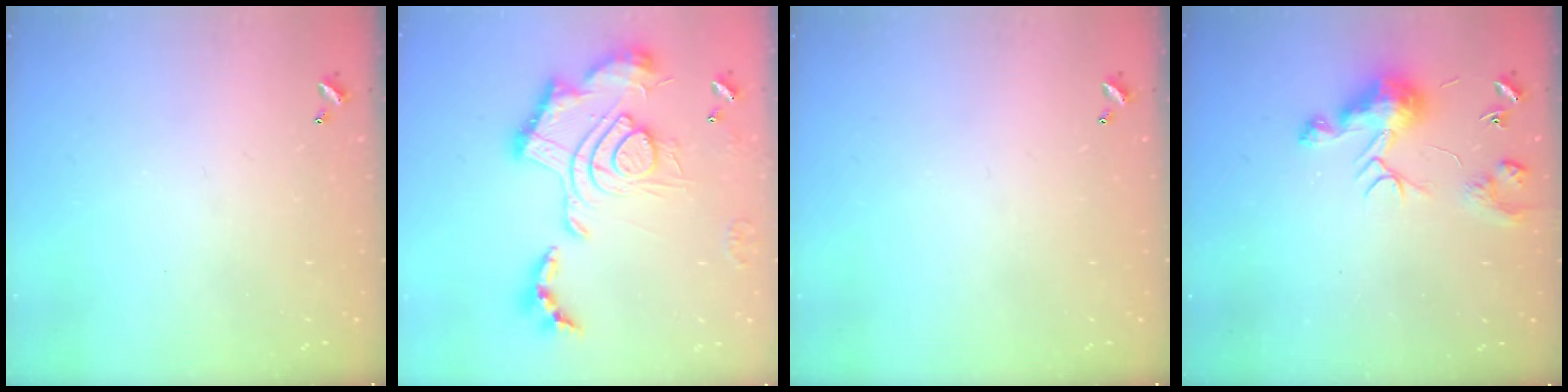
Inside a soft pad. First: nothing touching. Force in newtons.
{"total": 2.5, "press": 1.9, "slide": 1.7}
{"total": 0.0}
{"total": 9.3, "press": 9.3, "slide": 0.5}